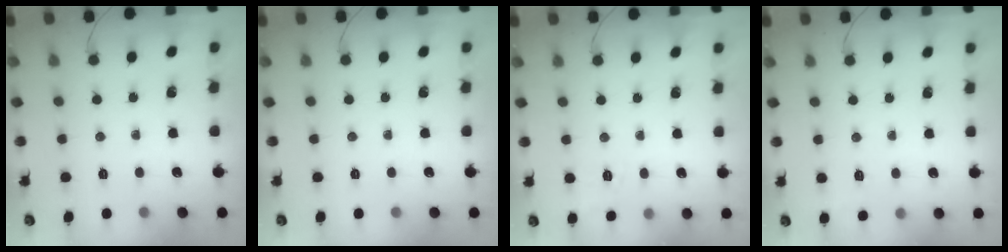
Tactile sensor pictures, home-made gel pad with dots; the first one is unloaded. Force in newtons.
{"total": 0.0}
{"total": 7.2, "press": 6.9, "slide": 2.2}
{"total": 7.4, "press": 7.1, "slide": 1.9}